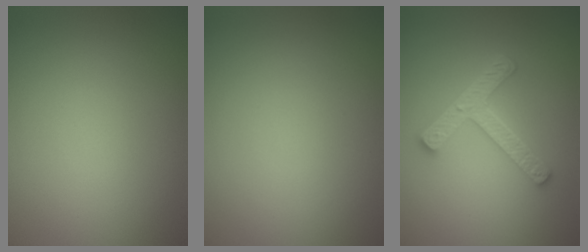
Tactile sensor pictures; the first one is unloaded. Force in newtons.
{"total": 0.0}
{"total": 4.4, "press": 3.3, "slide": 2.9}